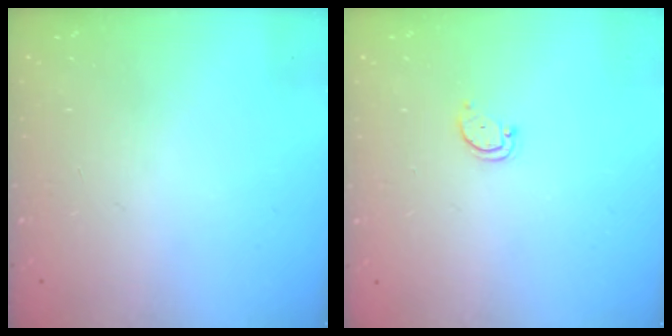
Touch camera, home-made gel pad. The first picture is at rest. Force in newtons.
{"total": 2.3, "press": 2.3, "slide": 0.4}